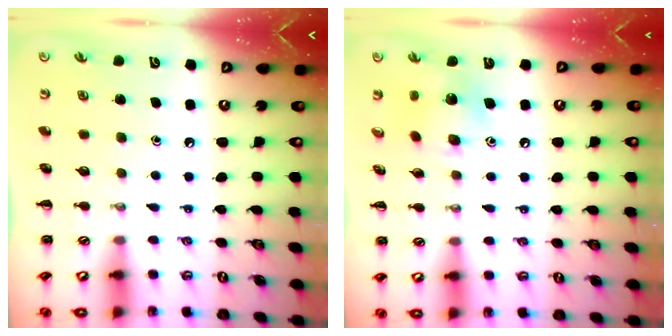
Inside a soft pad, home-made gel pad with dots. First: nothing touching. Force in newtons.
{"total": 6.9, "press": 6.7, "slide": 1.5}